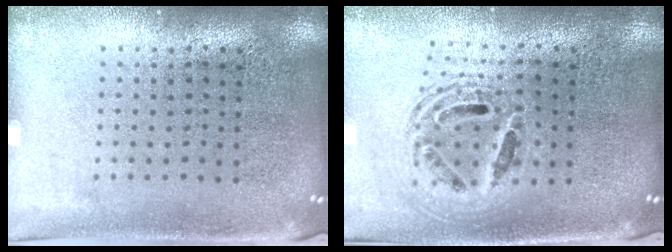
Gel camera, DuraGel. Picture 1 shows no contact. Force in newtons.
{"total": 1.8, "press": 1.5, "slide": 1.1}